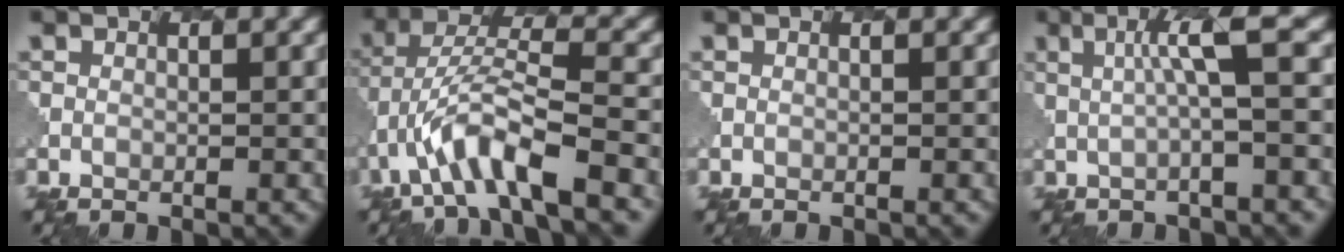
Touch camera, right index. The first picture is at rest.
{"total": 7.2, "force": [-3.8, 1.6, 5.9], "torque": [-0.112, 0.007, -0.072]}
{"total": 0.0}
{"total": 4.1, "force": [1.0, 0.4, 4.0], "torque": [-0.064, 0.008, 0.018]}